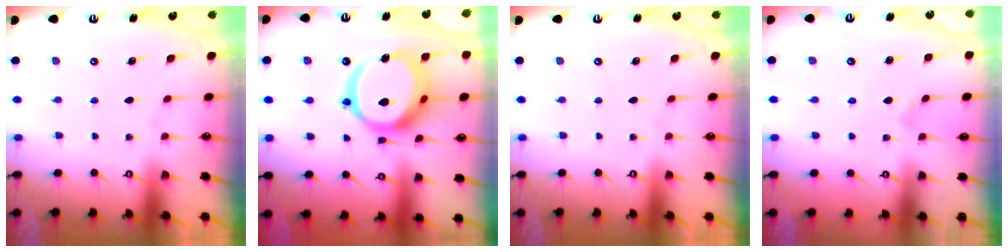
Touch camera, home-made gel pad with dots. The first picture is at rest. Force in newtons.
{"total": 19.1, "press": 19.0, "slide": 2.1}
{"total": 0.0}
{"total": 2.7, "press": 2.7, "slide": 0.3}